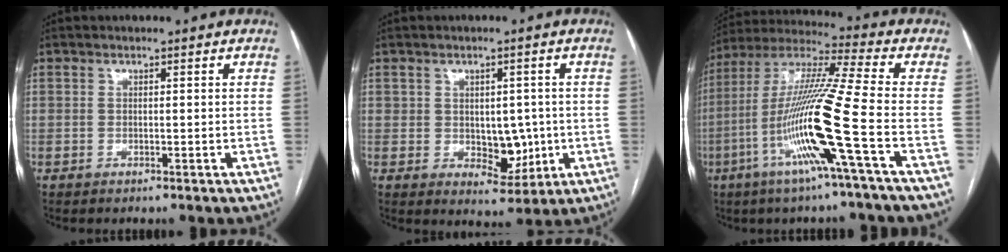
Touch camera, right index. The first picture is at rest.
{"total": 6.0, "force": [-0.3, 3.8, 4.6], "torque": [-0.055, 0.001, 0.009]}
{"total": 17.1, "force": [-5.8, -2.0, 16.0], "torque": [-0.318, -0.014, -0.120]}